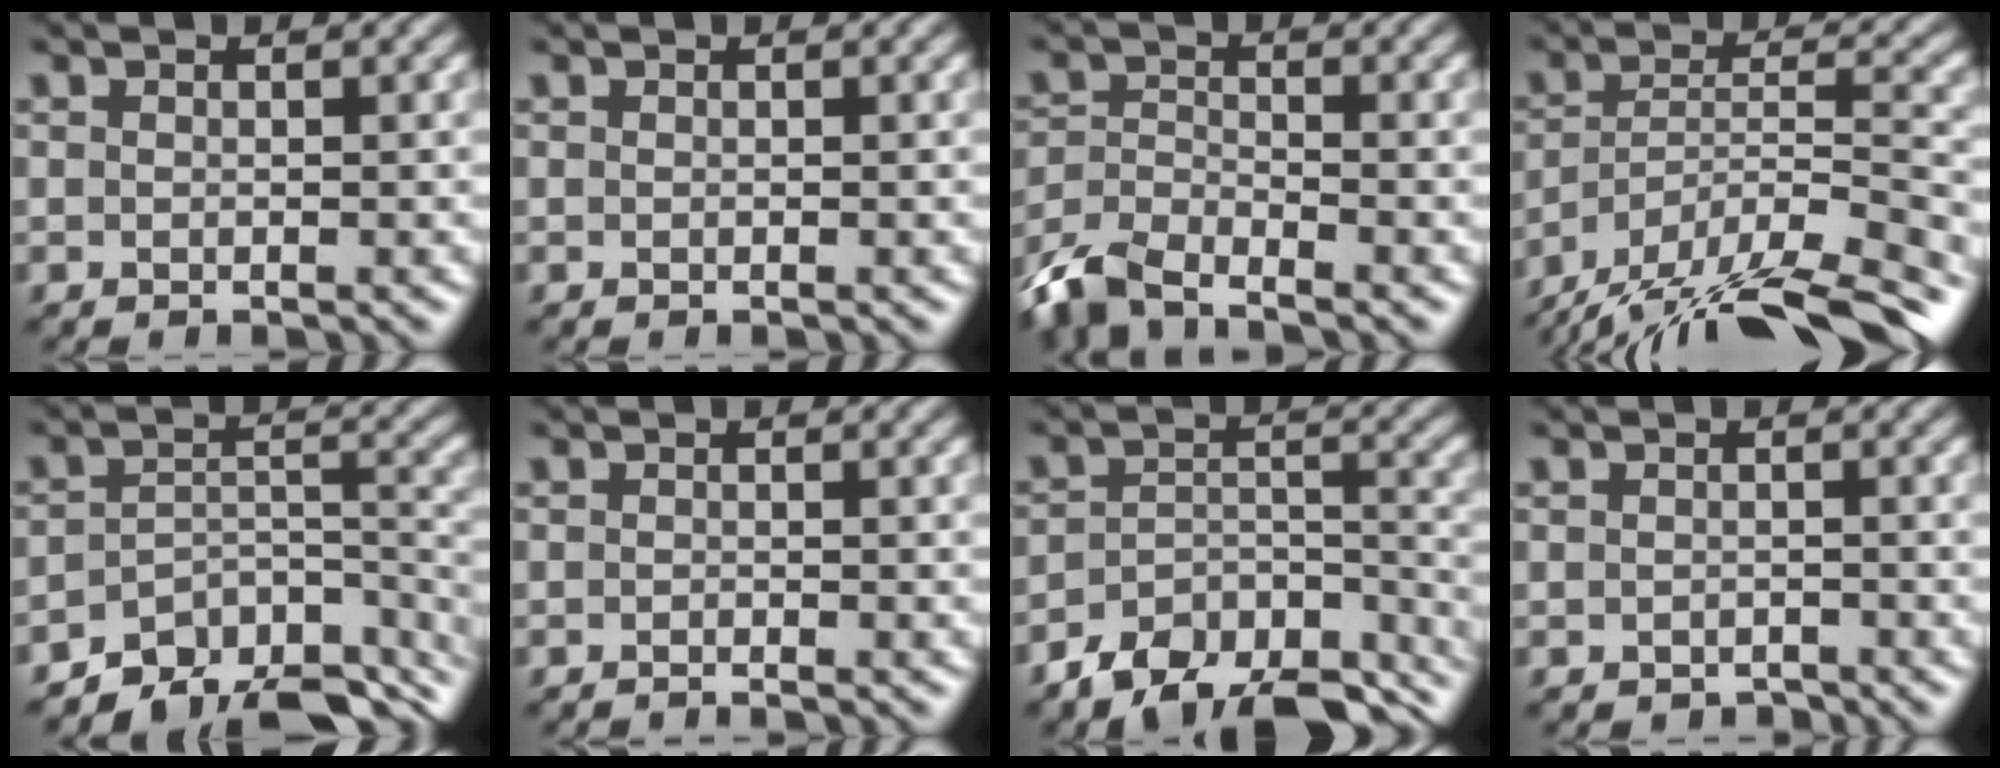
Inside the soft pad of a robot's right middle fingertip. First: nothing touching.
{"total": 0.0}
{"total": 5.4, "force": [-4.5, 1.5, 2.6], "torque": [-0.052, -0.008, -0.099]}
{"total": 16.2, "force": [-14.1, 4.0, 6.9], "torque": [-0.117, -0.006, -0.211]}
{"total": 8.2, "force": [-7.0, 2.9, 3.2], "torque": [-0.038, -0.009, -0.107]}
{"total": 0.7, "force": [-0.6, 0.0, 0.3], "torque": [-0.001, -0.001, -0.012]}
{"total": 10.6, "force": [-8.9, 3.9, 4.1], "torque": [-0.068, -0.001, -0.134]}
{"total": 0.9, "force": [-0.8, 0.4, 0.1], "torque": [0.000, -0.002, -0.012]}